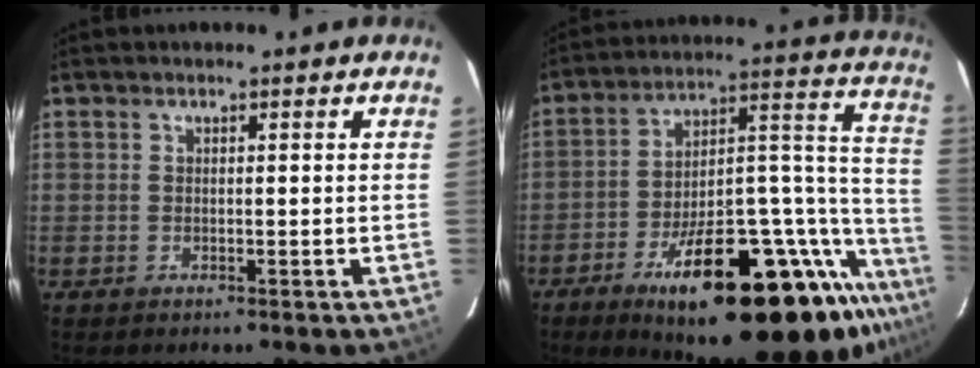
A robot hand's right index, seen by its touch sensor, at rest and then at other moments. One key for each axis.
{"total": 33.3, "fx": -21.0, "fy": 9.1, "fz": 24.2, "tx": -0.310, "ty": 0.021, "tz": -0.313}